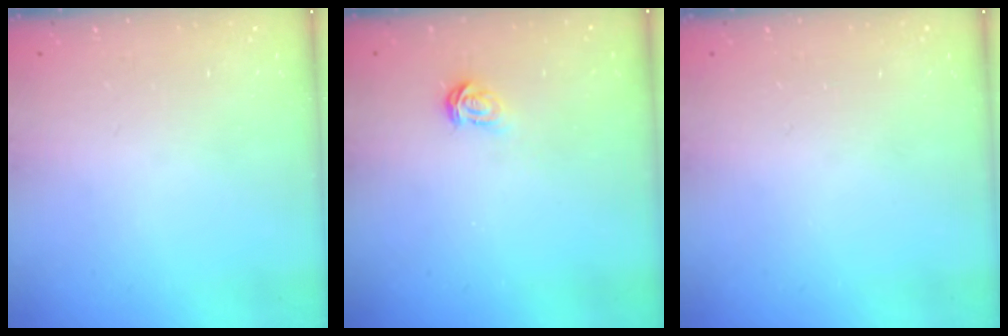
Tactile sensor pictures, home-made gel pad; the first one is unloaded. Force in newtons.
{"total": 2.4, "press": 2.4, "slide": 0.2}
{"total": 0.0}